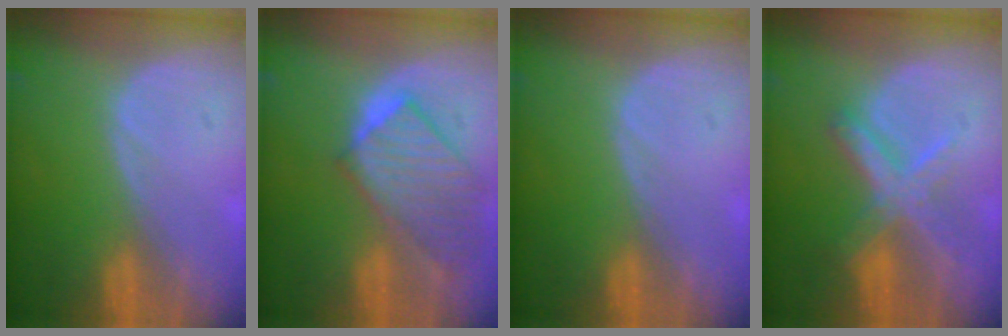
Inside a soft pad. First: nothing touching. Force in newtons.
{"total": 9.6, "press": 8.4, "slide": 4.6}
{"total": 0.0}
{"total": 7.2, "press": 6.2, "slide": 3.8}